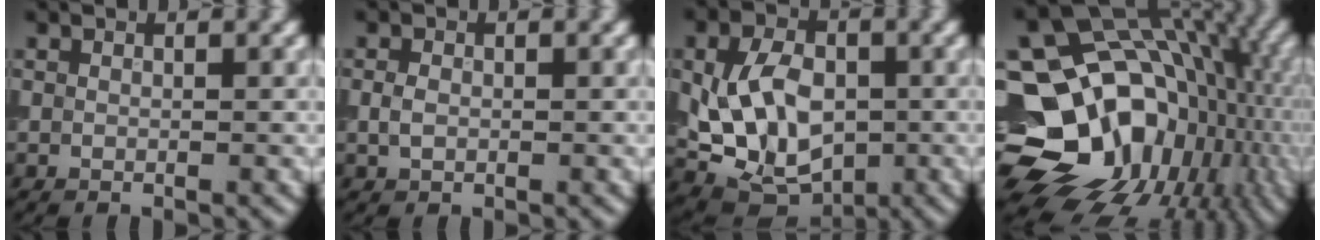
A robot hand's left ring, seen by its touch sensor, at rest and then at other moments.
{"total": 1.3, "force": [0.0, 1.0, 0.9], "torque": [-0.019, 0.000, -0.002]}
{"total": 8.4, "force": [-0.3, 5.7, 6.1], "torque": [-0.119, -0.008, -0.002]}
{"total": 21.1, "force": [-4.2, 16.9, 11.9], "torque": [-0.177, -0.017, -0.069]}